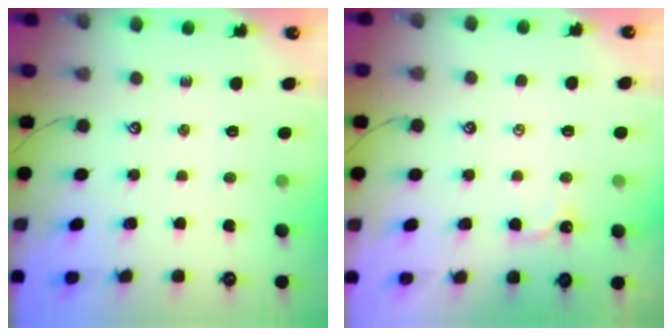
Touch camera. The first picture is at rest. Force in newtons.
{"total": 0.9, "press": 0.9, "slide": 0.3}